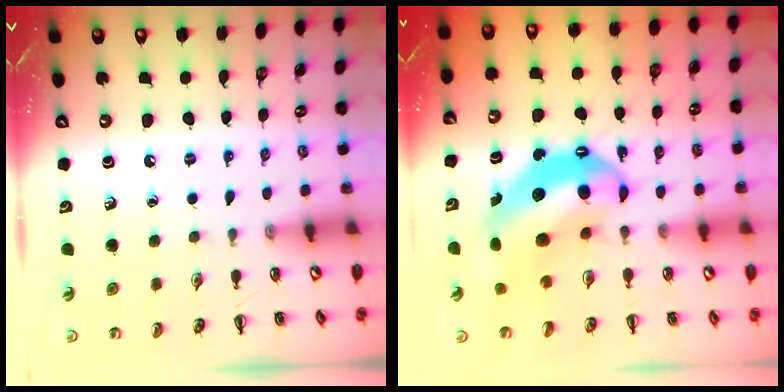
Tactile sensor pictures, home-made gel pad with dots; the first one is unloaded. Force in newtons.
{"total": 11.1, "press": 10.8, "slide": 2.6}